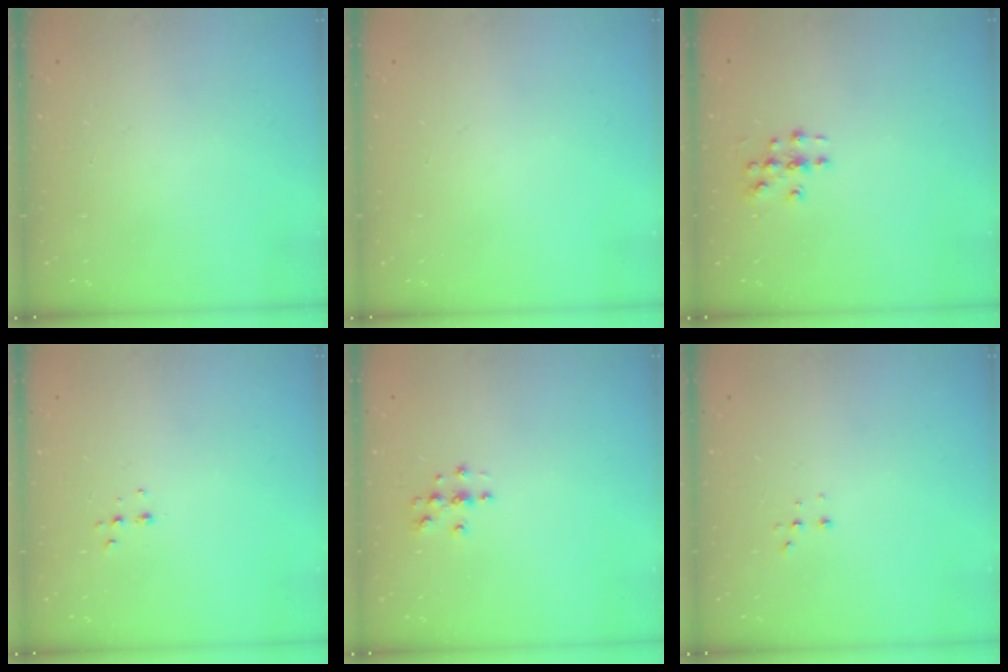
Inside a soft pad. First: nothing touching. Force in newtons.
{"total": 0.0}
{"total": 3.6, "press": 3.6, "slide": 0.3}
{"total": 4.7, "press": 4.6, "slide": 0.8}
{"total": 3.7, "press": 3.7, "slide": 0.5}
{"total": 2.2, "press": 2.2, "slide": 0.5}